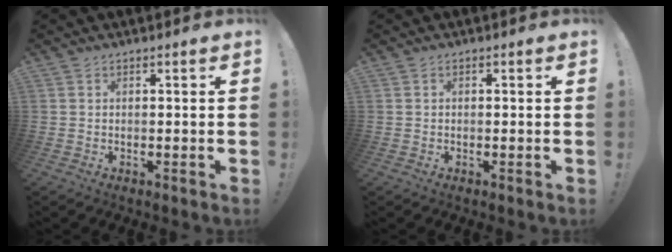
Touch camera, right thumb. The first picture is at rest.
{"total": 0.0}